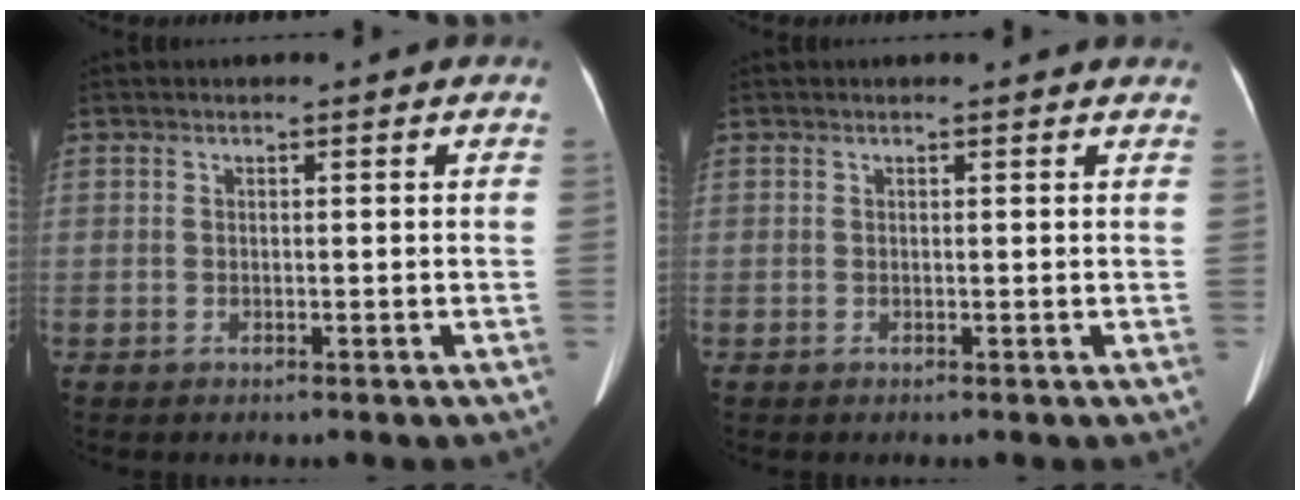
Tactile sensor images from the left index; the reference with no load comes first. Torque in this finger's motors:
{"motor_torque": [0.37, -0.31, 0.05, 0.02]}